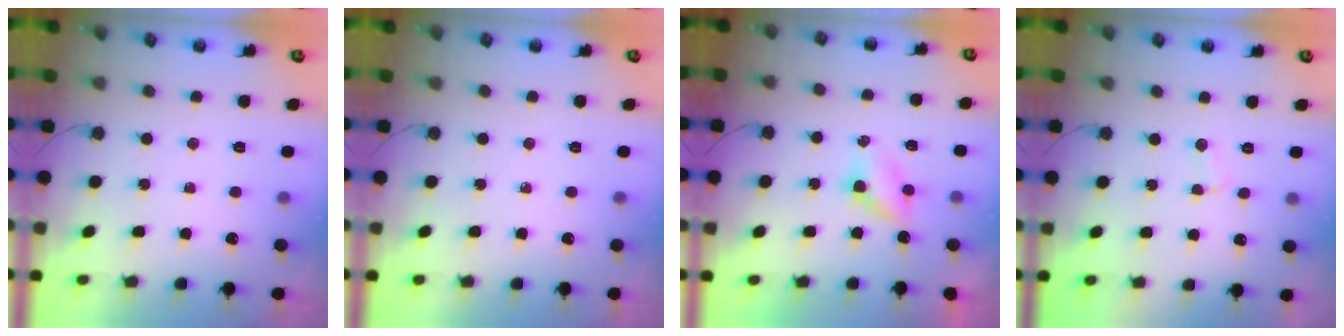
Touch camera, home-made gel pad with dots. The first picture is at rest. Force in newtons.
{"total": 0.0}
{"total": 3.5, "press": 3.5, "slide": 0.4}
{"total": 2.3, "press": 2.3, "slide": 0.2}